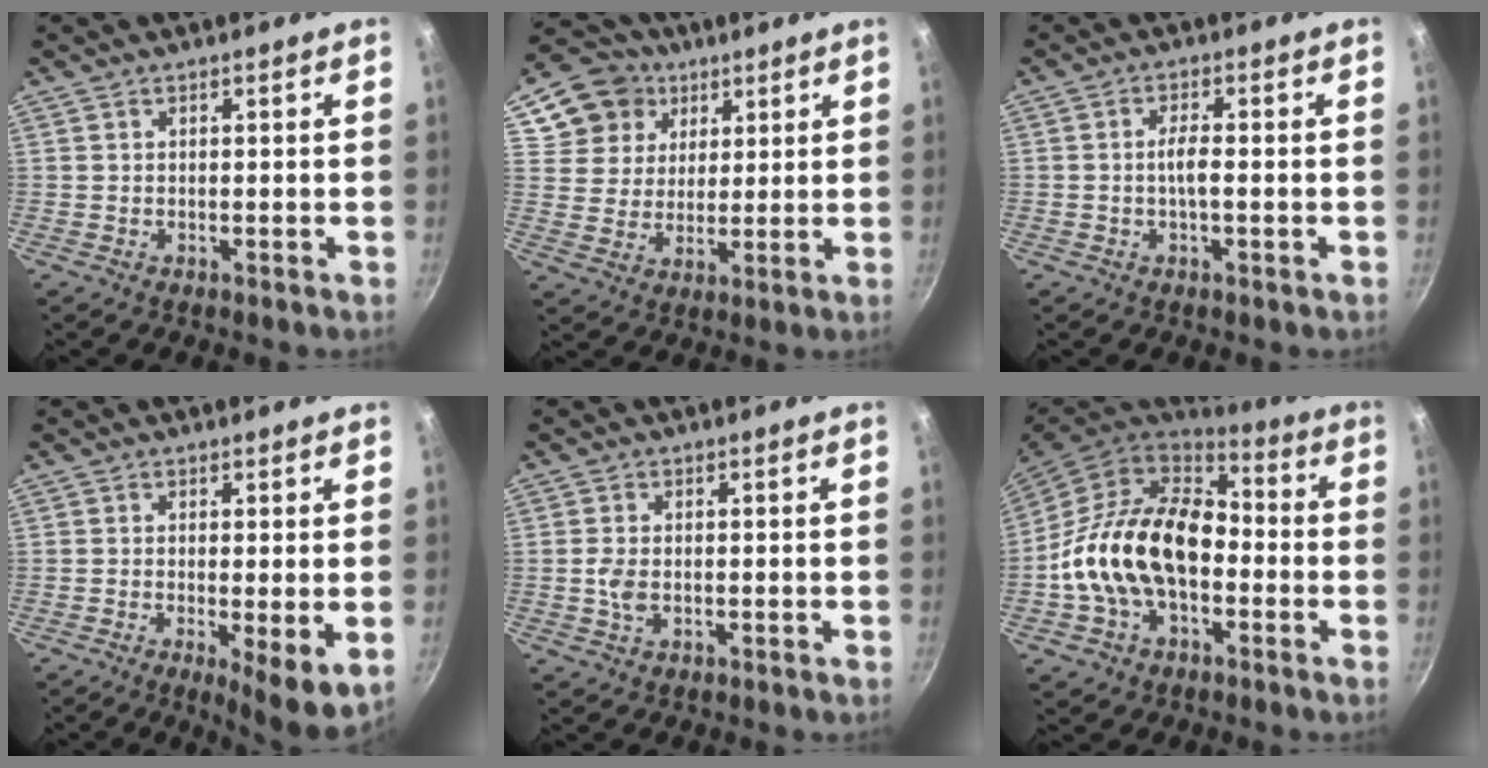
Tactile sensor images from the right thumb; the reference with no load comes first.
{"total": 11.8, "force": [5.8, 9.7, 3.3], "torque": [-0.034, -0.003, 0.097]}
{"total": 3.2, "force": [-0.6, 0.9, 3.0], "torque": [-0.061, 0.008, -0.014]}
{"total": 7.5, "force": [-1.2, 1.6, 7.3], "torque": [-0.102, -0.018, -0.013]}
{"total": 2.9, "force": [-0.3, 1.8, 2.3], "torque": [-0.049, 0.001, -0.007]}
{"total": 20.7, "force": [-2.8, 13.6, 15.4], "torque": [-0.252, 0.045, -0.060]}